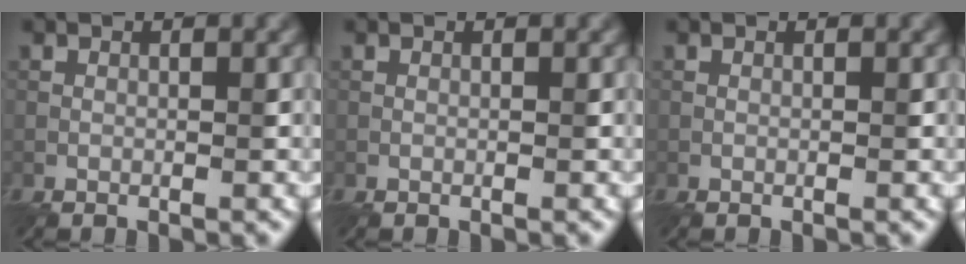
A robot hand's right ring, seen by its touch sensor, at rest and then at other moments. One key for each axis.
{"total": 0.0}
{"total": 0.0}